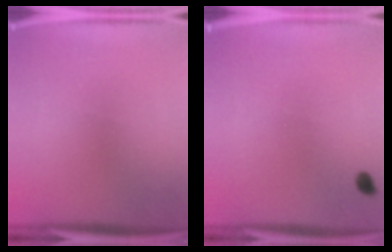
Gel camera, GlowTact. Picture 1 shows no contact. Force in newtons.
{"total": 1.3}